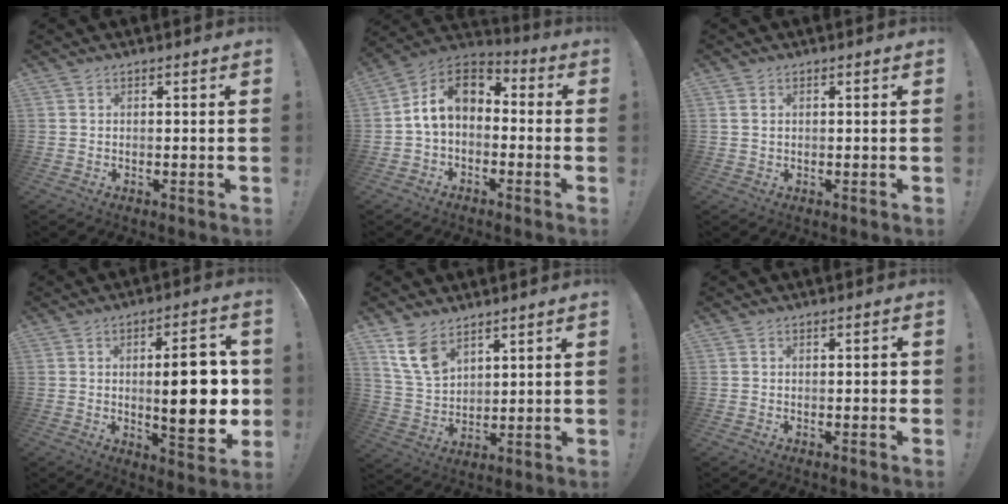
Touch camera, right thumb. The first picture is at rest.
{"total": 12.0, "force": [1.3, 7.9, 8.9], "torque": [-0.151, 0.011, 0.025]}
{"total": 1.3, "force": [0.5, 1.0, 0.6], "torque": [-0.011, 0.002, 0.010]}
{"total": 16.9, "force": [0.7, 5.2, 16.0], "torque": [-0.218, -0.008, 0.010]}
{"total": 10.4, "force": [6.9, 6.0, 4.9], "torque": [-0.097, -0.032, 0.139]}
{"total": 1.0, "force": [-0.3, 0.6, 0.7], "torque": [-0.011, 0.003, -0.005]}